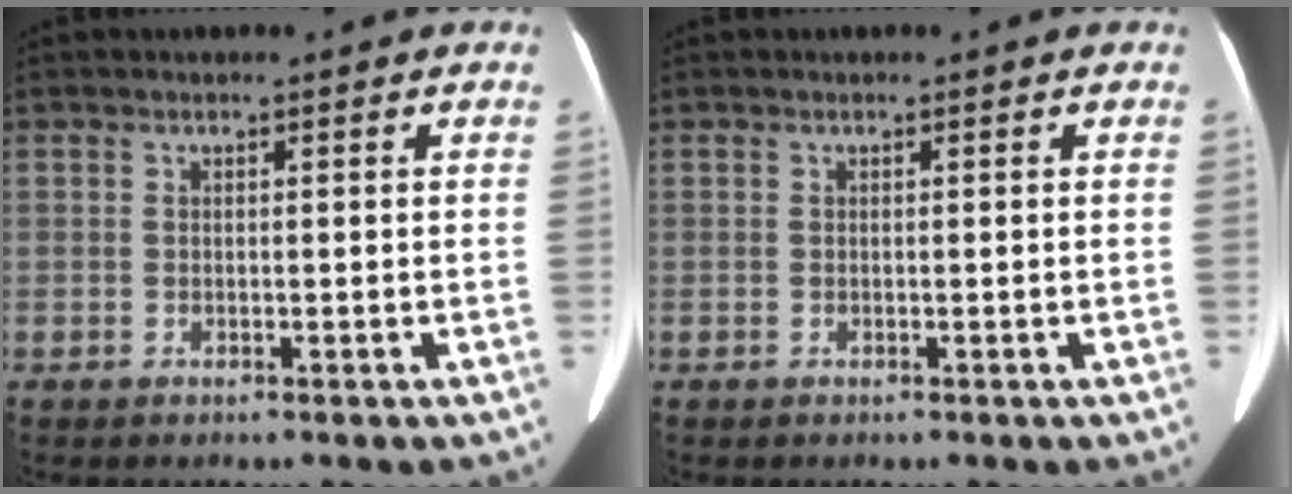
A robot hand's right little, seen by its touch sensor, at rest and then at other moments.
{"total": 0.0}